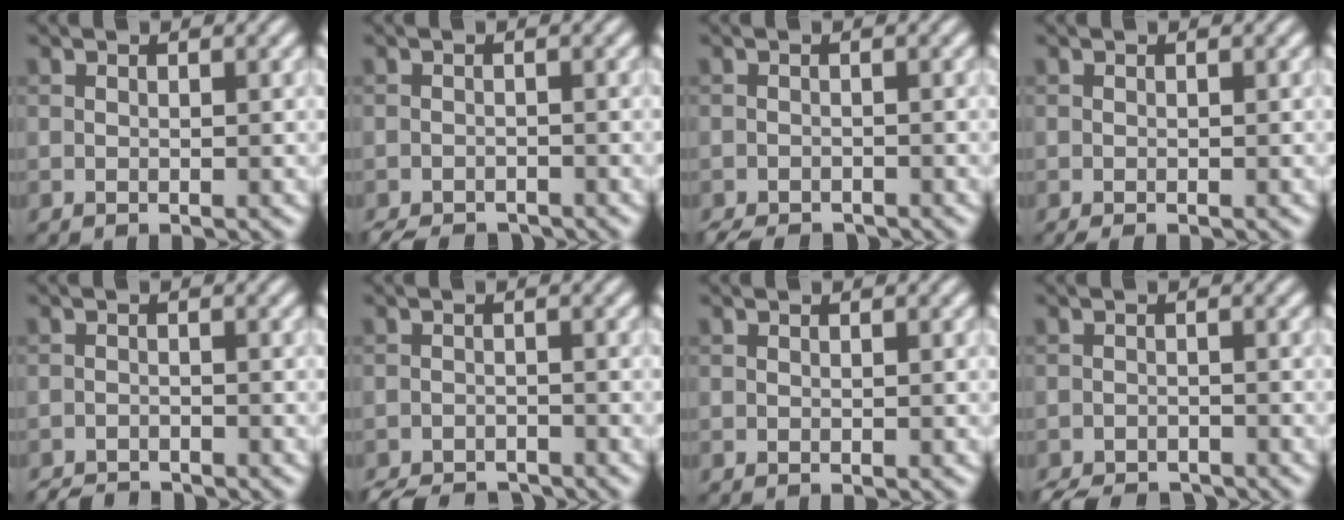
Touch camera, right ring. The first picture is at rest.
{"total": 2.8, "force": [-2.7, 0.7, 0.6], "torque": [-0.007, -0.008, -0.048]}
{"total": 2.5, "force": [-2.3, 0.6, 0.6], "torque": [-0.005, -0.006, -0.042]}
{"total": 0.7, "force": [-0.5, 0.1, 0.4], "torque": [-0.005, -0.001, -0.007]}
{"total": 2.3, "force": [-2.3, 0.4, 0.3], "torque": [-0.002, -0.006, -0.044]}
{"total": 4.2, "force": [-3.9, 1.1, 0.9], "torque": [-0.012, -0.013, -0.068]}
{"total": 0.0}
{"total": 3.8, "force": [-3.5, 1.0, 0.8], "torque": [-0.011, -0.011, -0.062]}